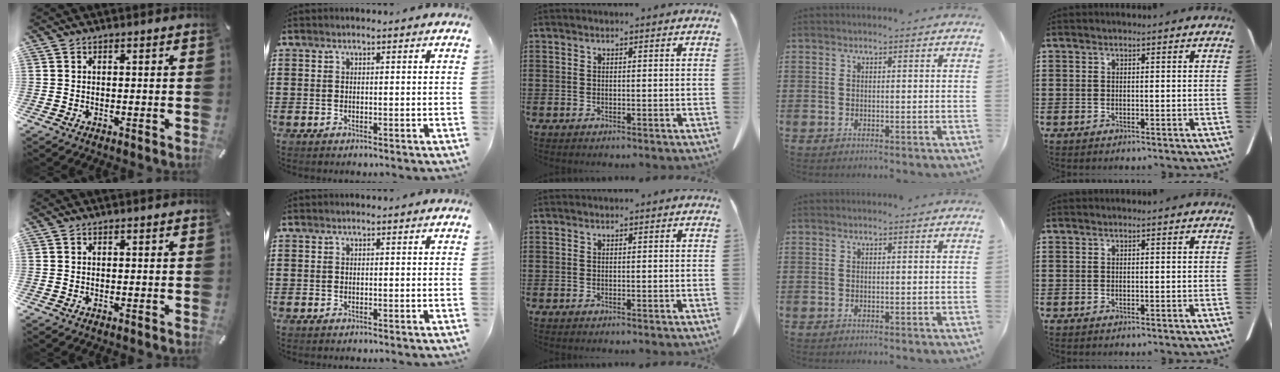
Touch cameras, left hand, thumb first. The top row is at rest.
{}